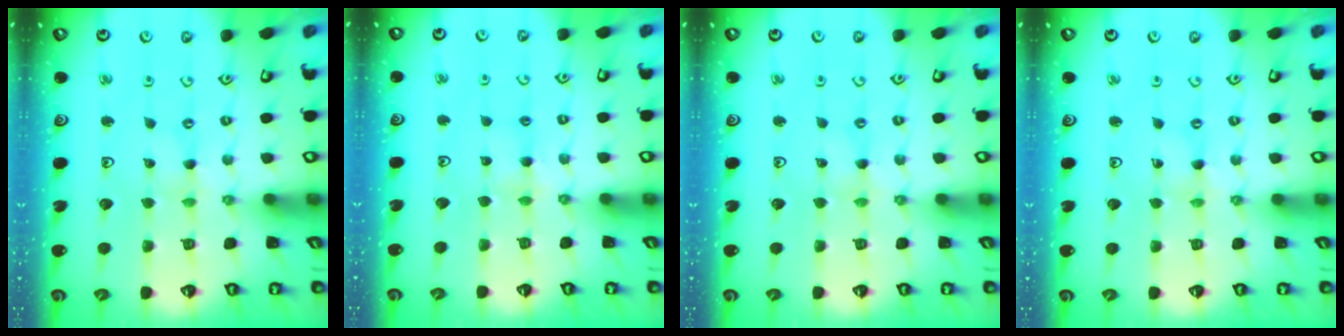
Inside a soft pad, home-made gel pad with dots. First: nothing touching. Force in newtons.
{"total": 5.6, "press": 5.6, "slide": 0.6}
{"total": 0.8, "press": 0.7, "slide": 0.3}
{"total": 0.0}